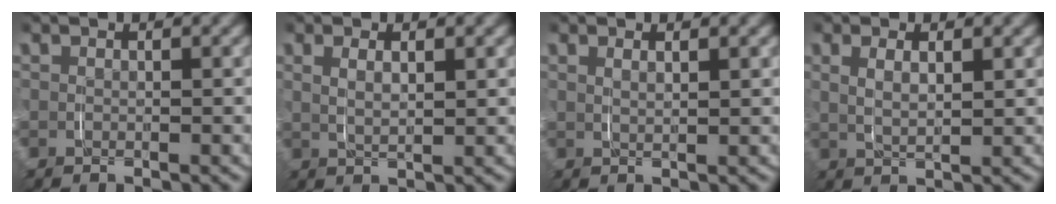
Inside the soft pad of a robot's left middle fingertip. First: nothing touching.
{"total": 2.2, "force": [0.8, 0.9, 1.9], "torque": [-0.037, -0.003, 0.021]}
{"total": 1.1, "force": [0.8, 0.0, 0.8], "torque": [-0.016, -0.004, 0.018]}
{"total": 2.9, "force": [0.9, 1.3, 2.5], "torque": [-0.049, -0.001, 0.021]}